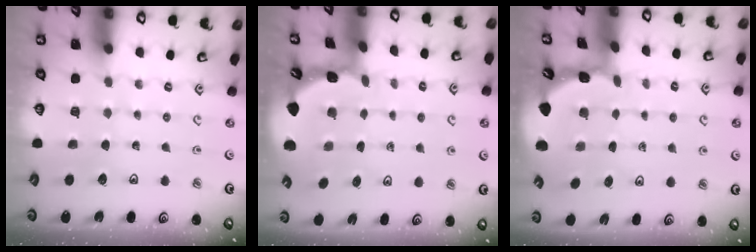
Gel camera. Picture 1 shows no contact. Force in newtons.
{"total": 1.6, "press": 1.6, "slide": 0.1}
{"total": 1.7, "press": 1.7, "slide": 0.1}